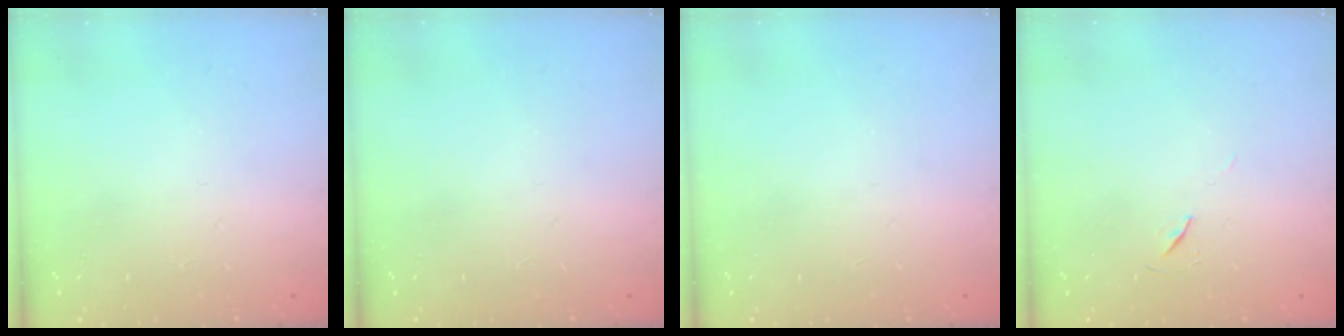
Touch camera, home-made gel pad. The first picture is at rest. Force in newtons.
{"total": 0.0}
{"total": 0.0}
{"total": 5.7, "press": 5.2, "slide": 2.4}